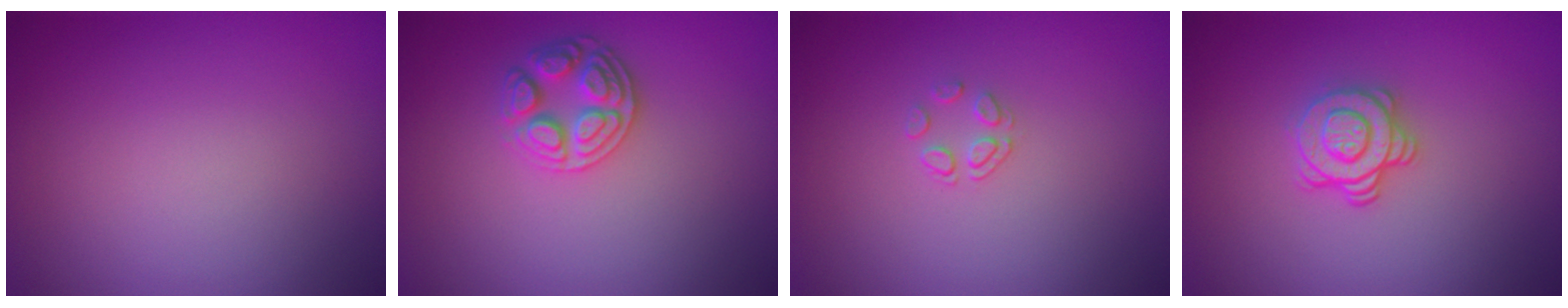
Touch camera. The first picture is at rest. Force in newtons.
{"total": 3.1, "press": 2.9, "slide": 0.9}
{"total": 1.4, "press": 0.6, "slide": 1.2}
{"total": 2.9, "press": 2.5, "slide": 1.4}